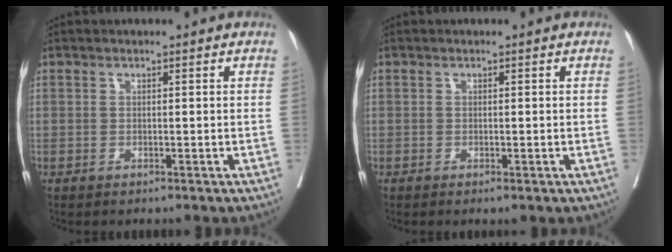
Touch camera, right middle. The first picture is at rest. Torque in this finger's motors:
{"motor_torque": [0.10, 0.14, 0.04, 0.00]}